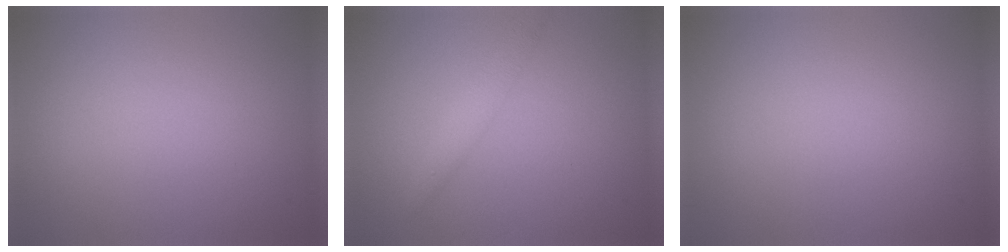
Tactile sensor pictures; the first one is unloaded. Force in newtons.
{"total": 1.9, "press": 1.9, "slide": 0.0}
{"total": 0.0}